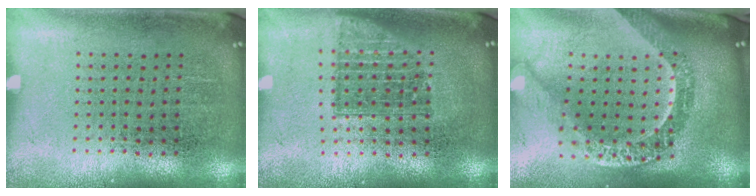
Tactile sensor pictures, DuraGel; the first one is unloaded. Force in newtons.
{"total": 1.4, "press": 1.1, "slide": 0.8}
{"total": 3.0, "press": 2.3, "slide": 1.9}